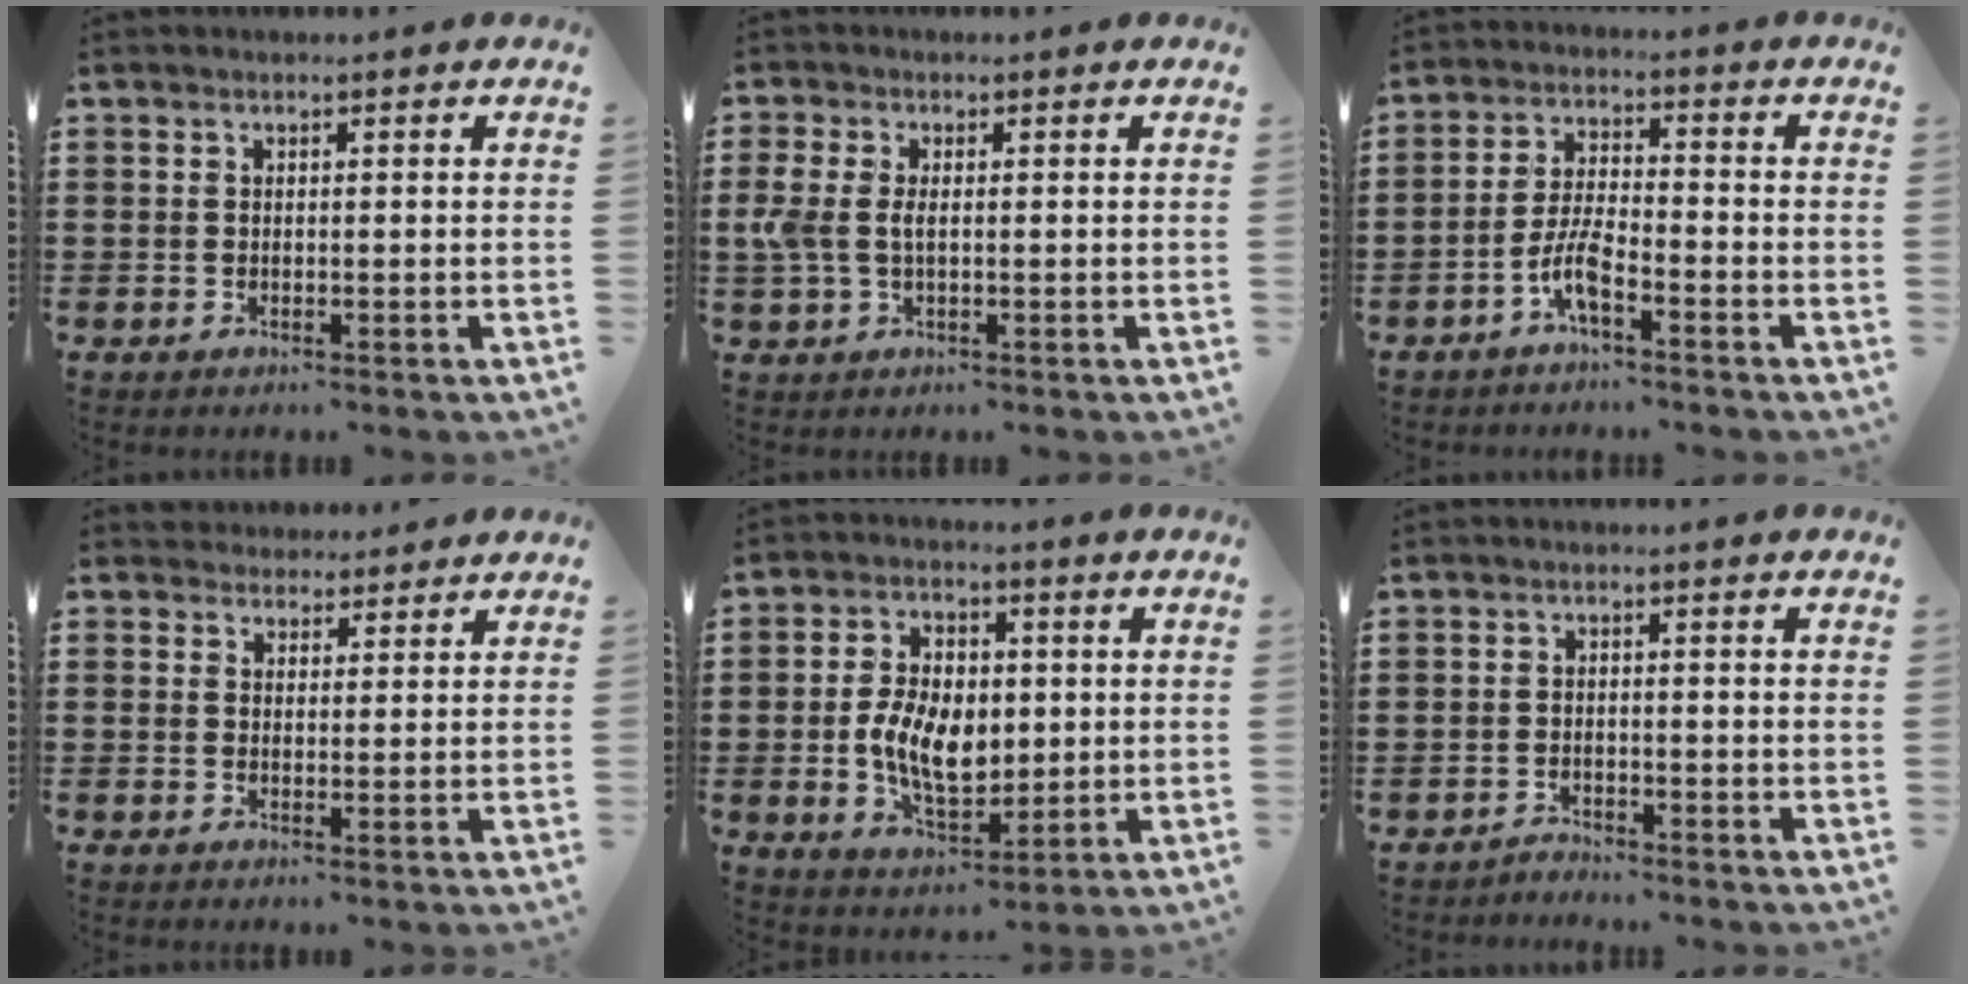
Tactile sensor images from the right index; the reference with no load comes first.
{"total": 3.4, "force": [0.1, 1.8, 2.9], "torque": [-0.080, -0.003, -0.007]}
{"total": 5.7, "force": [-3.4, 1.3, 4.4], "torque": [-0.108, -0.005, -0.069]}
{"total": 2.3, "force": [2.1, 0.9, -0.3], "torque": [-0.002, 0.002, 0.043]}
{"total": 8.7, "force": [-0.3, 5.3, 6.9], "torque": [-0.142, 0.007, -0.008]}
{"total": 1.6, "force": [-1.6, -0.1, -0.1], "torque": [-0.004, 0.001, -0.033]}